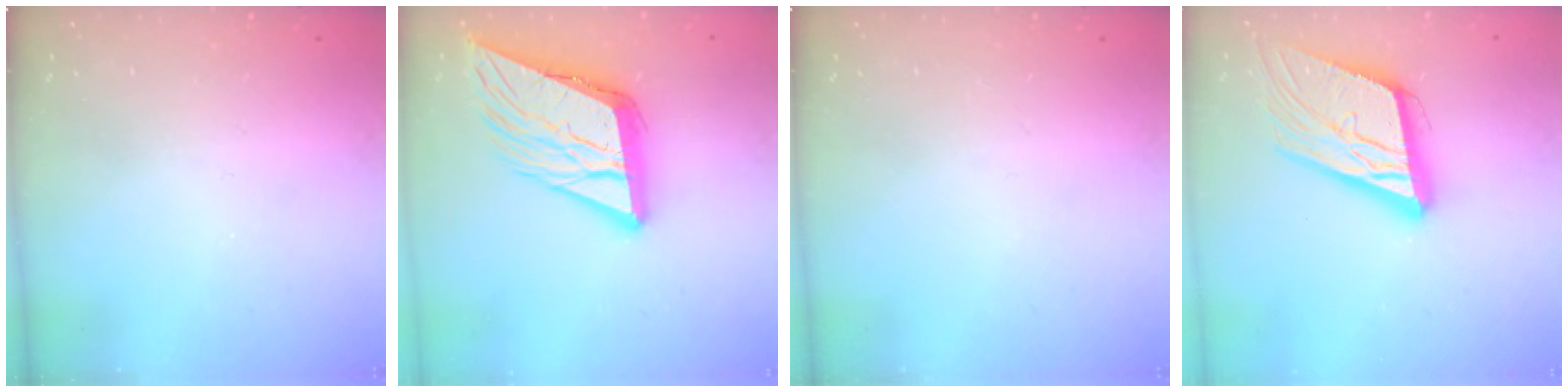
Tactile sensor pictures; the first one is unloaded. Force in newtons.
{"total": 16.4, "press": 16.2, "slide": 2.8}
{"total": 0.0}
{"total": 18.5, "press": 18.2, "slide": 3.6}